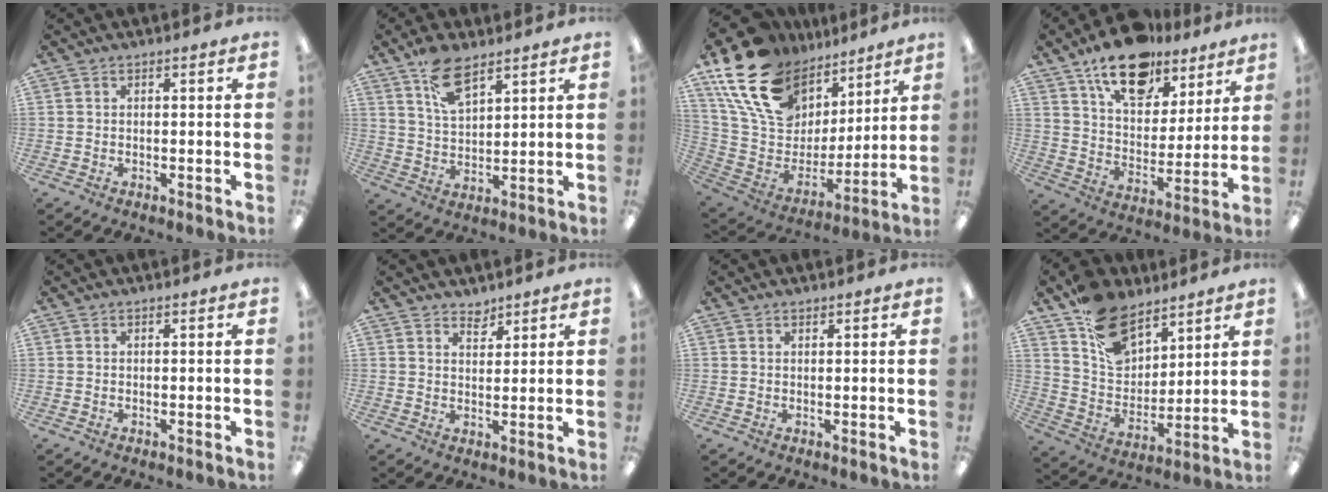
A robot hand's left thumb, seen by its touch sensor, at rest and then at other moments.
{"total": 9.5, "force": [6.4, 4.6, 5.4], "torque": [-0.099, -0.021, 0.116]}
{"total": 22.1, "force": [13.0, 14.4, 10.7], "torque": [-0.217, -0.067, 0.253]}
{"total": 16.9, "force": [12.3, 8.7, 7.6], "torque": [-0.121, -0.071, 0.217]}
{"total": 0.0}
{"total": 3.3, "force": [3.0, 1.3, 0.1], "torque": [0.008, -0.023, 0.055]}
{"total": 0.7, "force": [0.6, 0.3, 0.1], "torque": [-0.002, 0.000, 0.011]}
{"total": 15.2, "force": [10.2, 8.8, 7.0], "torque": [-0.125, -0.054, 0.196]}